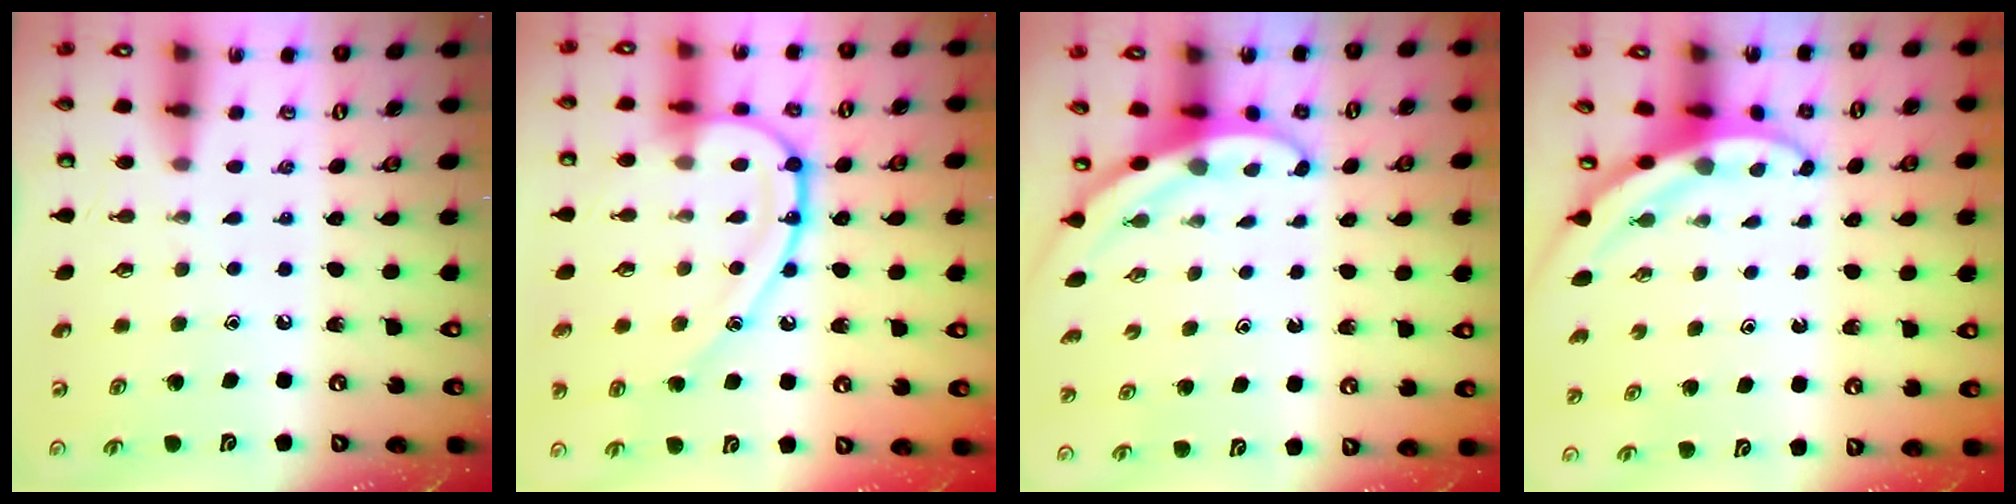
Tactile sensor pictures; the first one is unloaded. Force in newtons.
{"total": 16.0, "press": 16.0, "slide": 1.3}
{"total": 3.1, "press": 3.1, "slide": 0.2}
{"total": 3.8, "press": 3.7, "slide": 0.5}